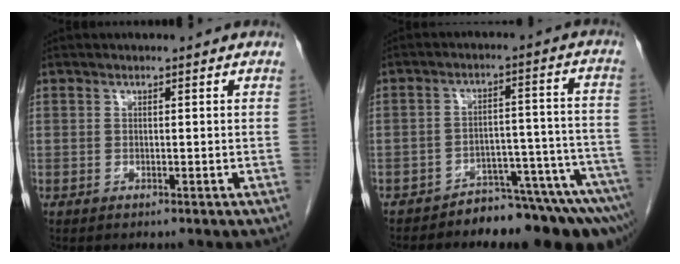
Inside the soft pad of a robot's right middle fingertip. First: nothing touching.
{"total": 11.9, "force": [-10.7, 2.2, 4.8], "torque": [-0.024, 0.046, -0.145]}